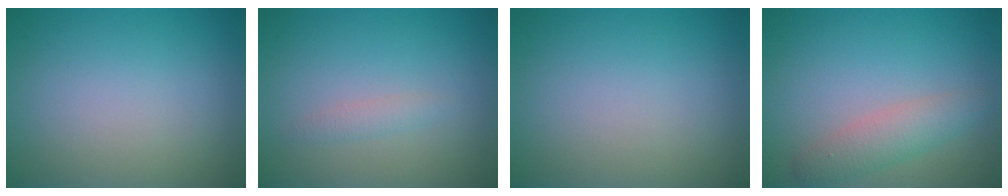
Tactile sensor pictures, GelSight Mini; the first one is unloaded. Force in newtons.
{"total": 1.0, "press": 1.0, "slide": 0.0}
{"total": 0.0}
{"total": 2.8, "press": 2.8, "slide": 0.1}